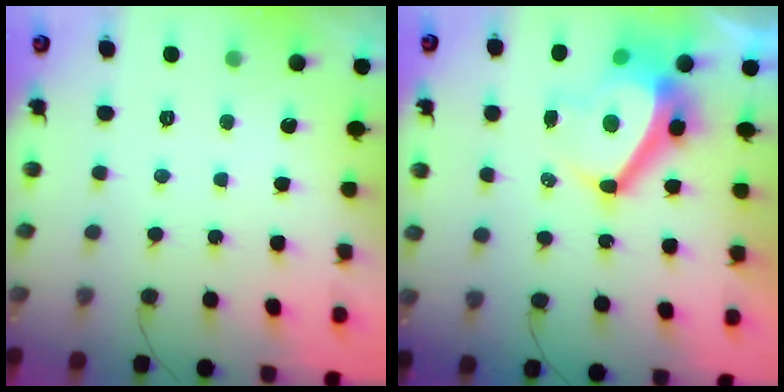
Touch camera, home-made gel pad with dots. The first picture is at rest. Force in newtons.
{"total": 11.2, "press": 10.6, "slide": 3.4}